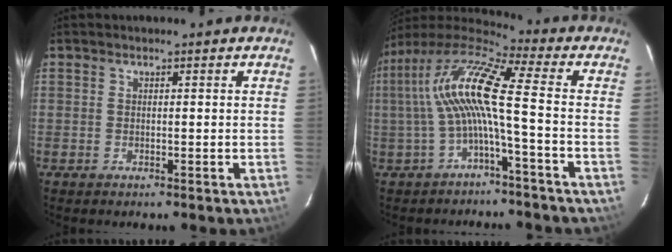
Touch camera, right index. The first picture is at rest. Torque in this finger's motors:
{"motor_torque": [1.29, -0.85, 0.89, 0.21]}